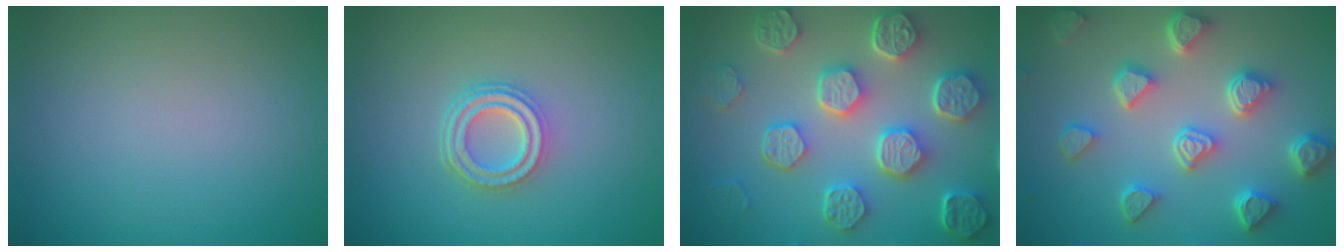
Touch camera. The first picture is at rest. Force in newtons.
{"total": 3.9, "press": 3.0, "slide": 2.5}
{"total": 8.5, "press": 6.4, "slide": 5.6}
{"total": 6.5, "press": 5.3, "slide": 3.9}